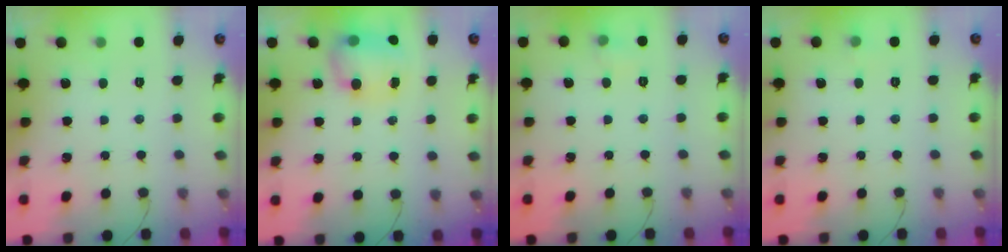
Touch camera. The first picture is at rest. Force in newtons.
{"total": 11.1, "press": 9.3, "slide": 6.2}
{"total": 4.0, "press": 3.8, "slide": 1.0}
{"total": 2.9, "press": 2.6, "slide": 1.2}